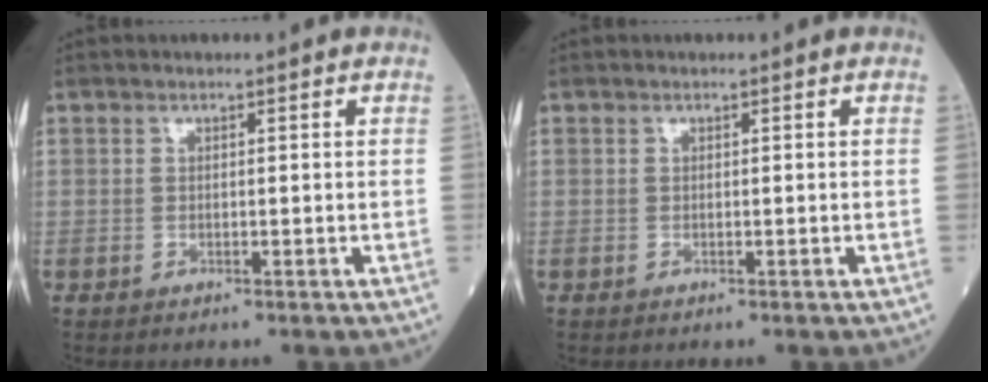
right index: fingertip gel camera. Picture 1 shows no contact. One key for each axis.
{"total": 0.0}